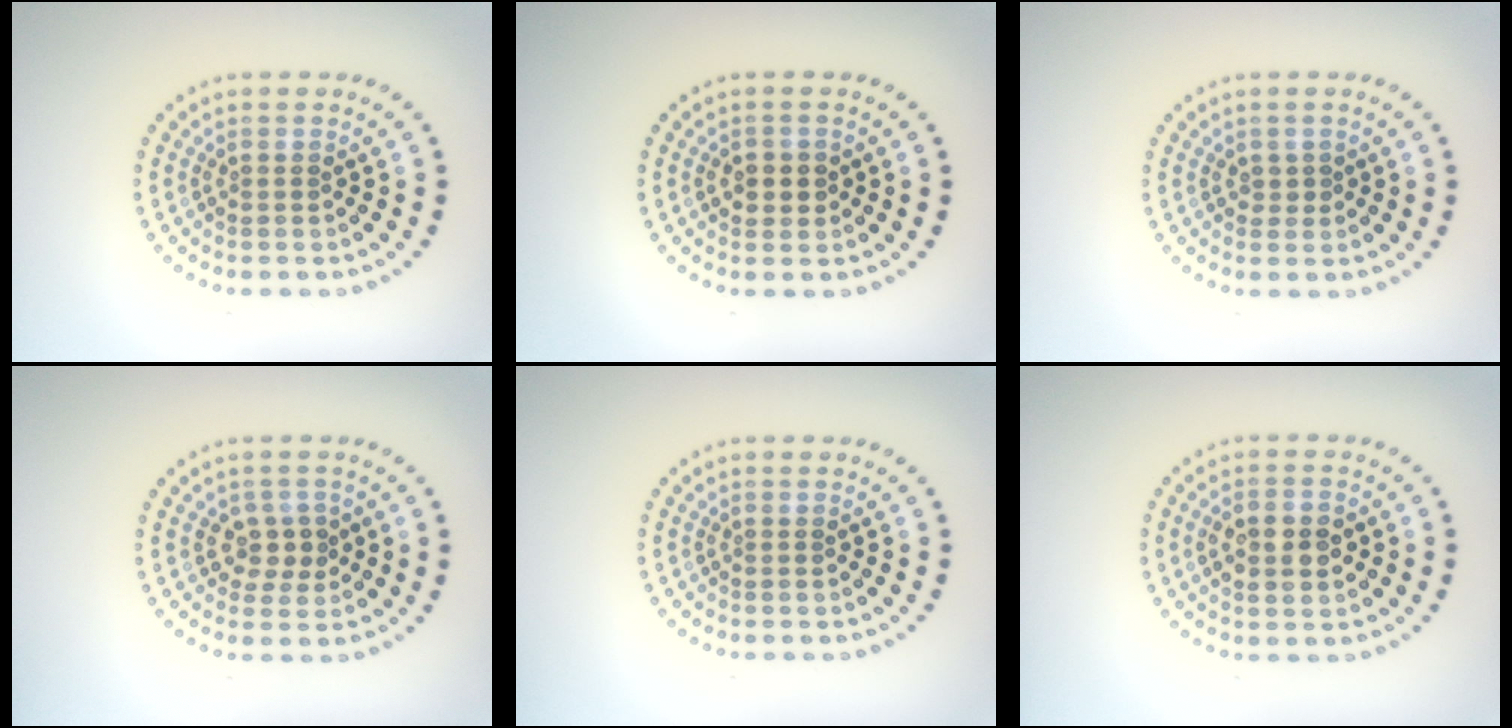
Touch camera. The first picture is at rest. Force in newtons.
{"total": 2.0, "press": 1.9, "slide": 0.5}
{"total": 0.6, "press": 0.5, "slide": 0.2}
{"total": 2.2, "press": 2.1, "slide": 0.6}
{"total": 0.0}
{"total": 4.2, "press": 4.1, "slide": 0.4}